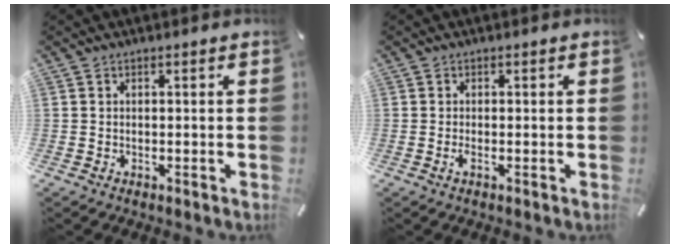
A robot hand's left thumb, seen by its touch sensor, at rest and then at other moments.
{"total": 1.4, "force": [-0.4, 0.2, 1.4], "torque": [-0.031, -0.006, -0.008]}